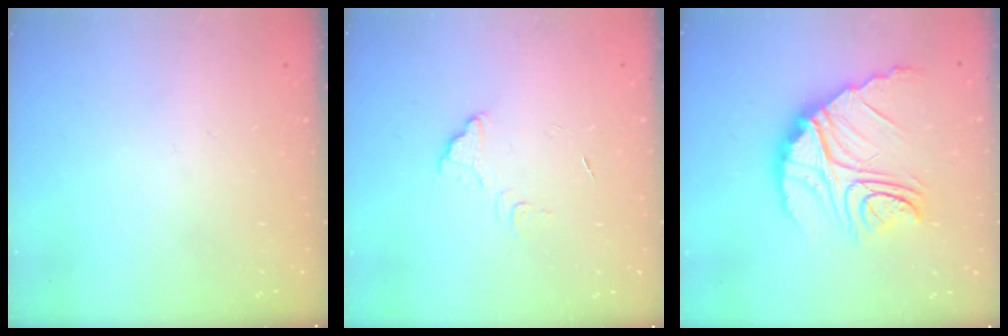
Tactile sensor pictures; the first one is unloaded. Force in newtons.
{"total": 5.4, "press": 5.4, "slide": 0.4}
{"total": 17.2, "press": 17.1, "slide": 1.5}